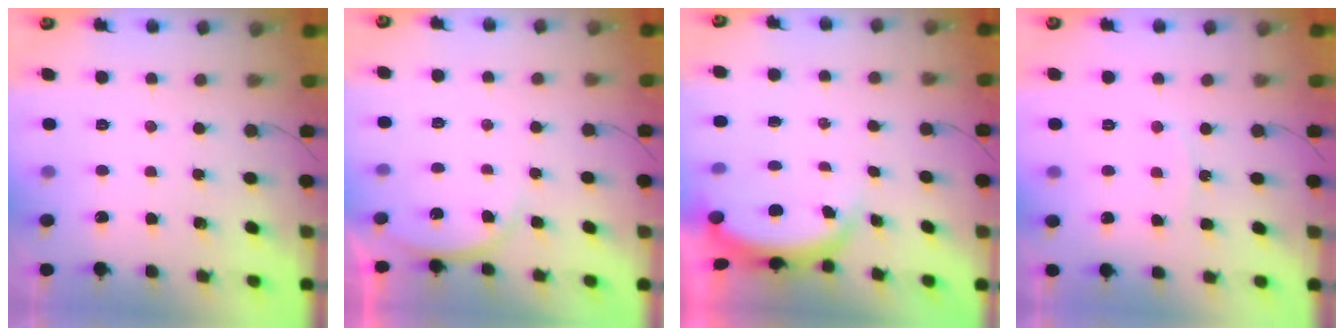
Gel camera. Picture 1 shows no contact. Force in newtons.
{"total": 5.9, "press": 5.9, "slide": 0.7}
{"total": 4.7, "press": 4.5, "slide": 1.3}
{"total": 7.4, "press": 7.4, "slide": 0.8}